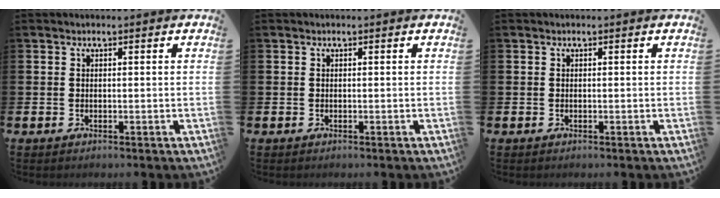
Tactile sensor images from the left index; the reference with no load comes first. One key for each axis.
{"total": 0.0}
{"total": 0.0}